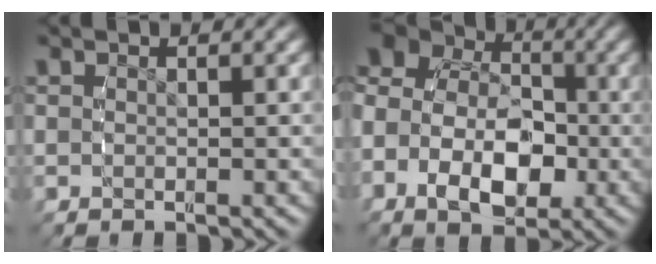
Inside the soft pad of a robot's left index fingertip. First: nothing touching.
{"total": 11.7, "force": [0.6, 8.9, 7.5], "torque": [-0.127, 0.004, -0.010]}